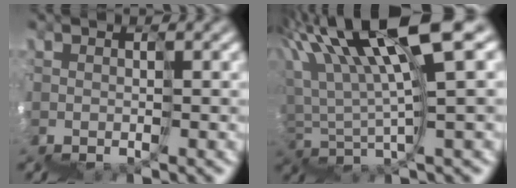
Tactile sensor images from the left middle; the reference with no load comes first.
{"total": 8.3, "force": [6.1, 0.0, 5.6], "torque": [-0.114, 0.044, 0.100]}